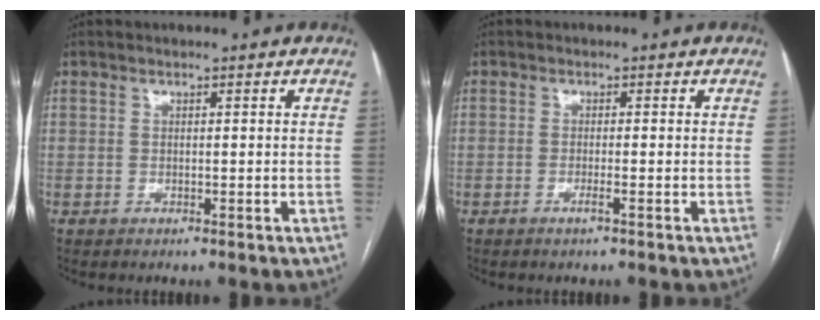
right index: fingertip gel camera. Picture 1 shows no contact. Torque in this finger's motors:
{"motor_torque": [-0.09, -0.02, -0.06, 0.00]}